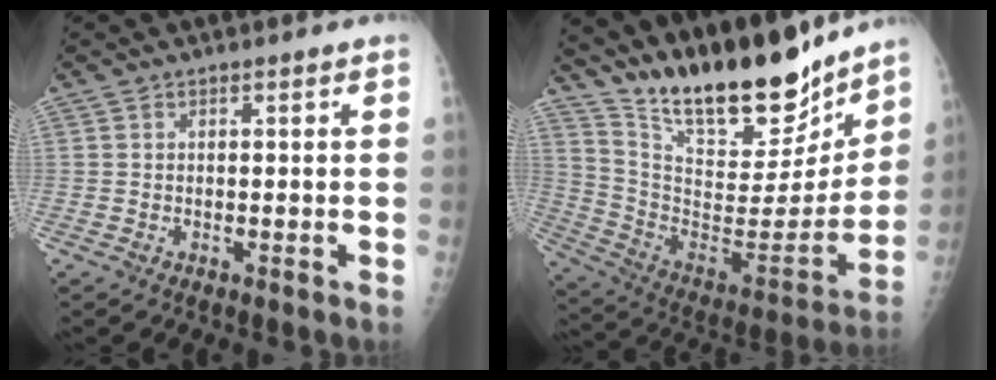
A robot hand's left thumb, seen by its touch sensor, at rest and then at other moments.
{"total": 24.8, "force": [20.5, 7.4, 11.7], "torque": [-0.158, -0.105, 0.341]}